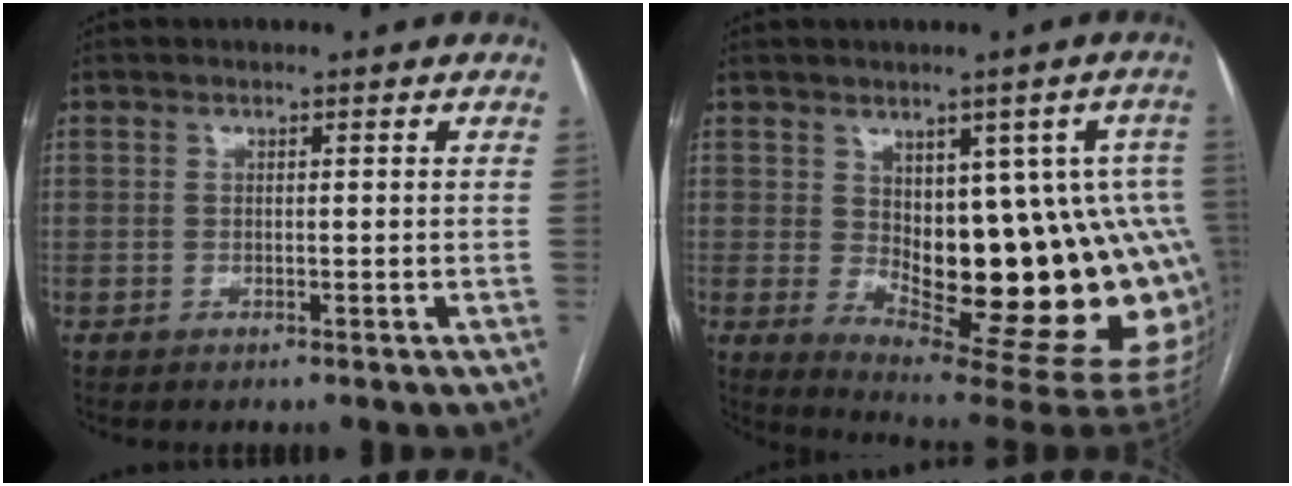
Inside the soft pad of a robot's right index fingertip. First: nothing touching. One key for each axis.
{"total": 19.8, "fx": -1.0, "fy": 7.2, "fz": 18.4, "tx": -0.156, "ty": 0.014, "tz": 0.012}